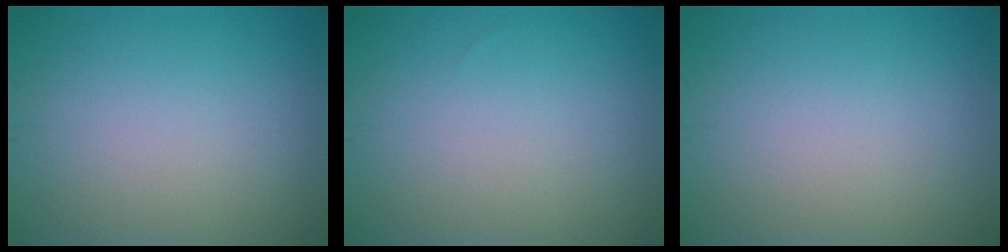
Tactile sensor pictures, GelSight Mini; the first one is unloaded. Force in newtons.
{"total": 0.0}
{"total": 0.0}